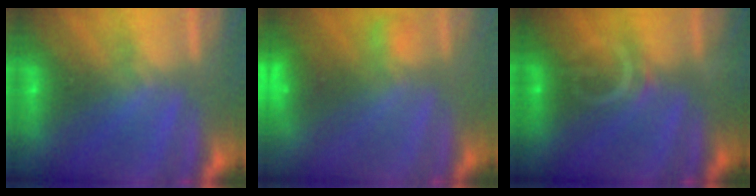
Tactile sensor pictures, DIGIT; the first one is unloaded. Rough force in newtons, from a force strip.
{"total": 2.6}
{"total": 3.4}